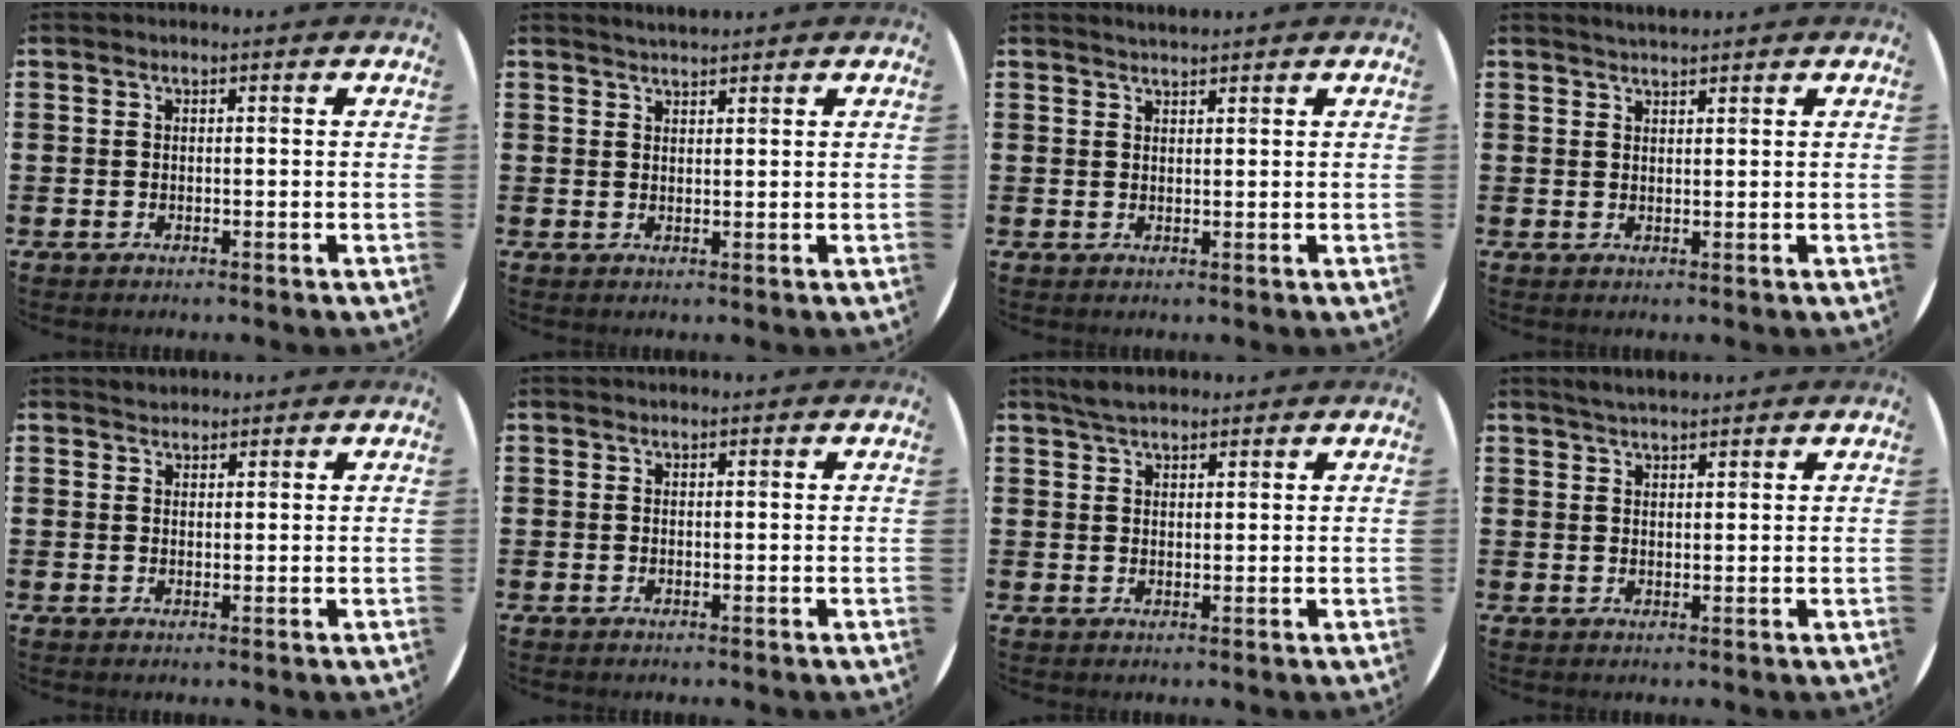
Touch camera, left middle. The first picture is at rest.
{"total": 1.6, "force": [1.6, 0.1, 0.3], "torque": [-0.007, 0.003, 0.030]}
{"total": 1.3, "force": [1.3, 0.0, 0.2], "torque": [-0.004, 0.000, 0.024]}
{"total": 1.5, "force": [1.5, 0.0, 0.2], "torque": [-0.006, 0.002, 0.028]}
{"total": 1.3, "force": [1.2, 0.3, 0.0], "torque": [0.007, -0.001, 0.022]}
{"total": 0.0}
{"total": 3.2, "force": [2.7, 1.1, 1.2], "torque": [-0.029, 0.006, 0.052]}
{"total": 2.4, "force": [2.3, 0.4, 0.6], "torque": [-0.017, 0.002, 0.043]}